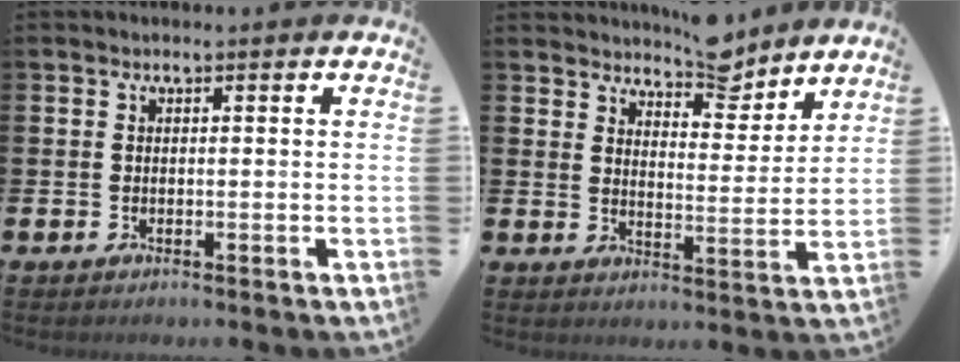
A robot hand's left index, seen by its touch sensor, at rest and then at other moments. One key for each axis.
{"total": 7.1, "fx": 6.8, "fy": 1.6, "fz": 0.9, "tx": -0.020, "ty": -0.044, "tz": 0.125}